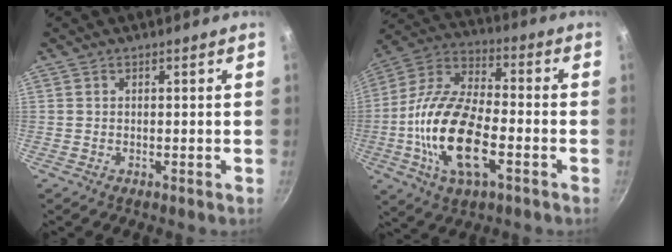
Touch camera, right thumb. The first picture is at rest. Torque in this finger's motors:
{"motor_torque": [-0.19, 1.50, 1.85, -0.93, 0.51]}